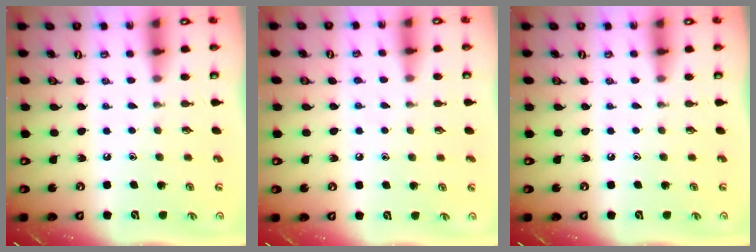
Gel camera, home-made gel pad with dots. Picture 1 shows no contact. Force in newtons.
{"total": 4.8, "press": 4.6, "slide": 1.1}
{"total": 0.0}